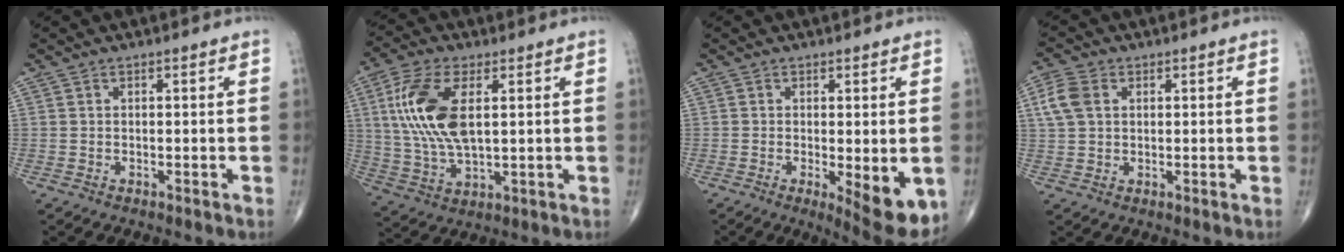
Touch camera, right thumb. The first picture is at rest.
{"total": 14.5, "force": [3.1, 6.7, 12.4], "torque": [-0.268, -0.005, 0.065]}
{"total": 8.9, "force": [-2.1, 2.7, 8.2], "torque": [-0.104, -0.022, -0.024]}
{"total": 5.6, "force": [1.5, 4.0, 3.6], "torque": [-0.081, 0.009, 0.029]}